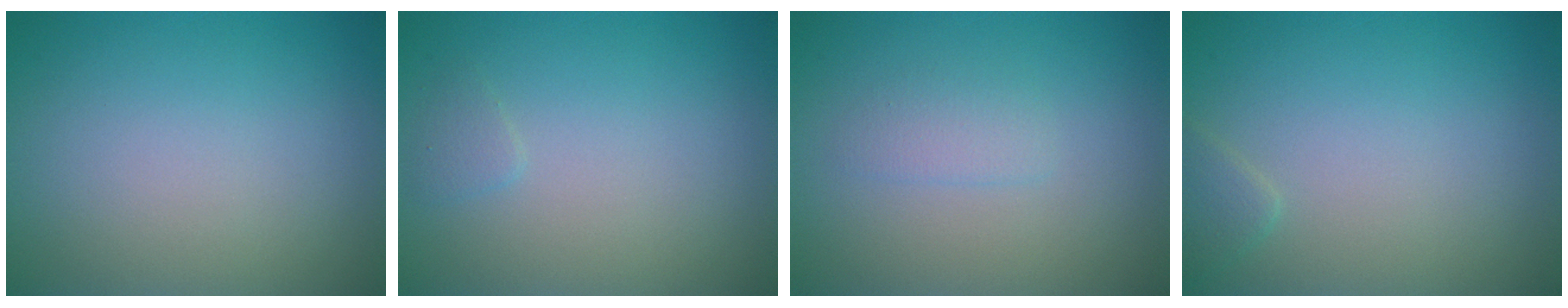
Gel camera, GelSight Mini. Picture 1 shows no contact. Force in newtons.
{"total": 0.7, "press": 0.7, "slide": 0.1}
{"total": 1.3, "press": 1.3, "slide": 0.1}
{"total": 1.1, "press": 1.1, "slide": 0.1}